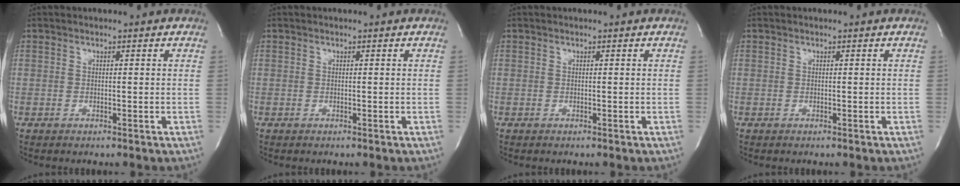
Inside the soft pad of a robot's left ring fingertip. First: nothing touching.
{"total": 0.0}
{"total": 0.0}
{"total": 0.0}